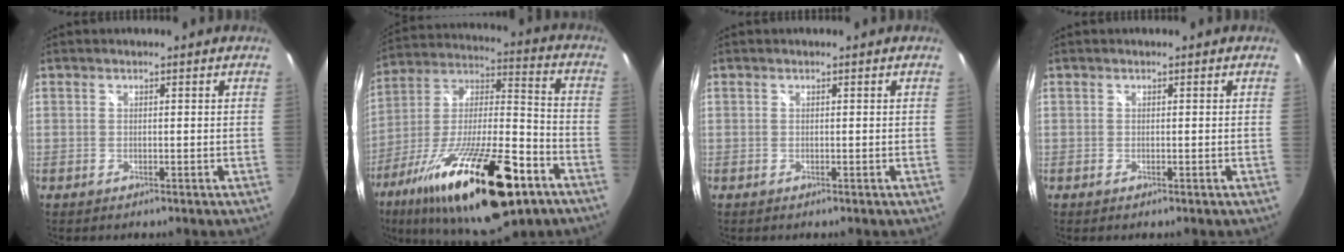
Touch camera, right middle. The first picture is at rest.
{"total": 30.4, "force": [-16.4, 9.2, 23.9], "torque": [-0.418, -0.037, -0.269]}
{"total": 0.0}
{"total": 0.0}